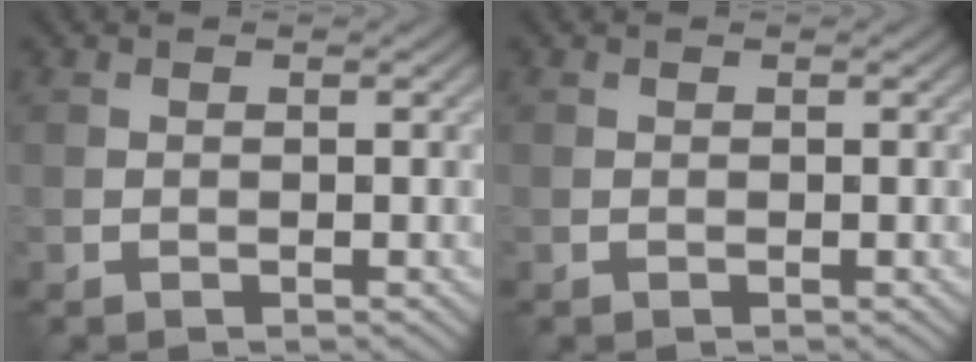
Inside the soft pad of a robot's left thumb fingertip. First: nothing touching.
{"total": 0.0}